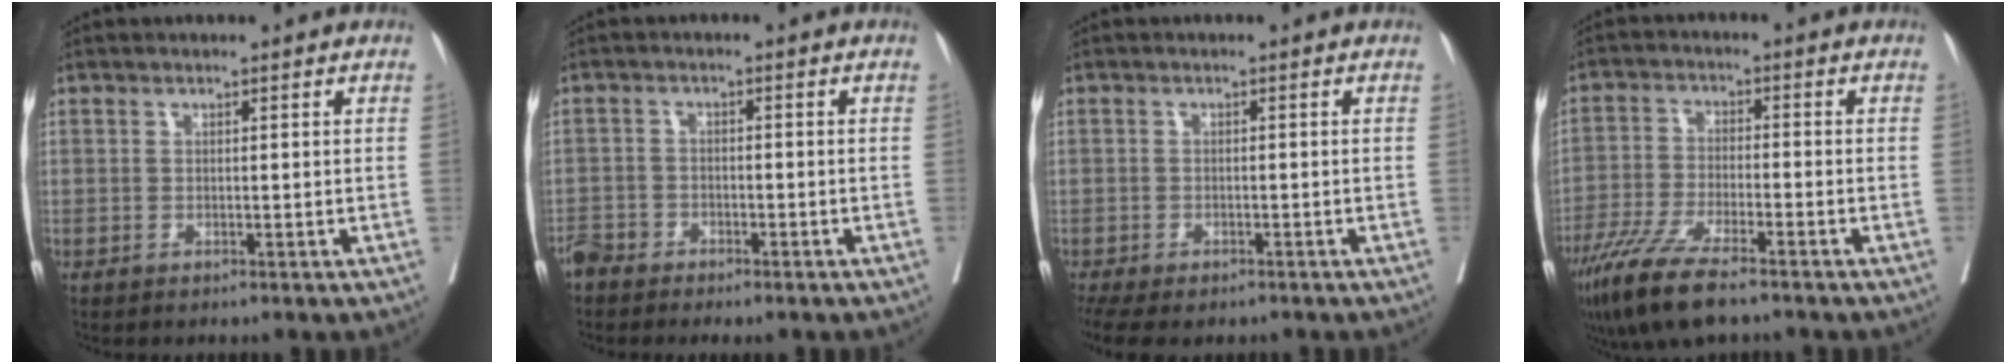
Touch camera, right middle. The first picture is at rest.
{"total": 3.0, "force": [-2.8, 0.7, 0.8], "torque": [-0.011, -0.003, -0.053]}
{"total": 8.7, "force": [-6.1, 4.6, 4.2], "torque": [-0.085, -0.010, -0.083]}
{"total": 10.5, "force": [-7.5, 1.7, 7.2], "torque": [-0.139, -0.030, -0.131]}